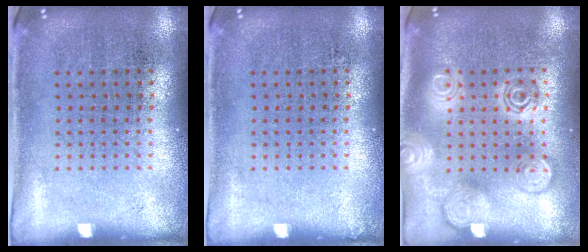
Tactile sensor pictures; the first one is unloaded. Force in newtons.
{"total": 0.0}
{"total": 2.0, "press": 2.0, "slide": 0.2}